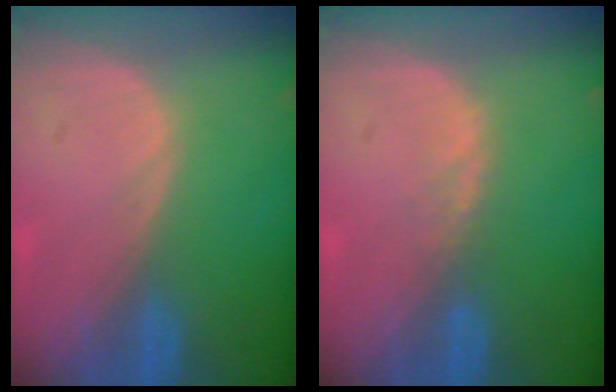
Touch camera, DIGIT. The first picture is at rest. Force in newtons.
{"total": 1.0, "press": 1.0, "slide": 0.2}